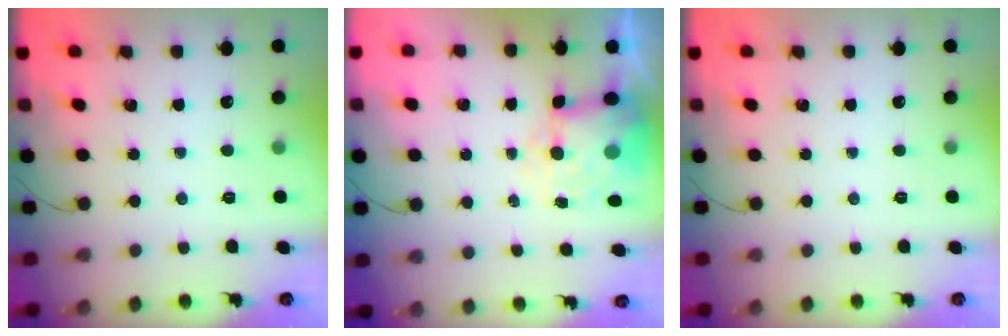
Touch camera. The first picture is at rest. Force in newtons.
{"total": 8.5, "press": 8.3, "slide": 1.9}
{"total": 0.0}